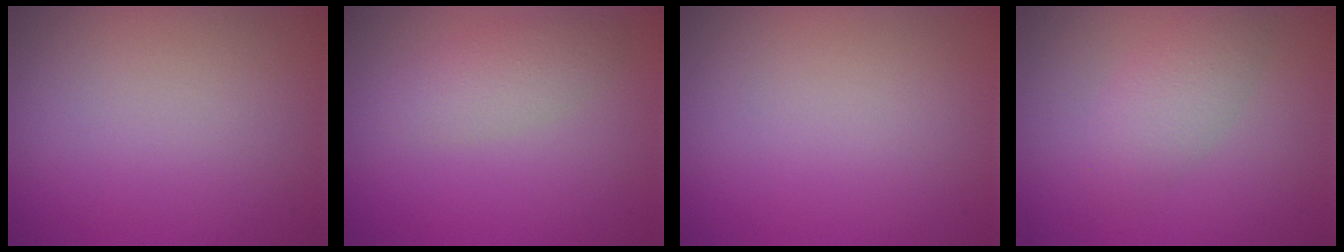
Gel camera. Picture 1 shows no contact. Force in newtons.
{"total": 2.5, "press": 2.5, "slide": 0.1}
{"total": 0.0}
{"total": 2.7, "press": 2.7, "slide": 0.1}